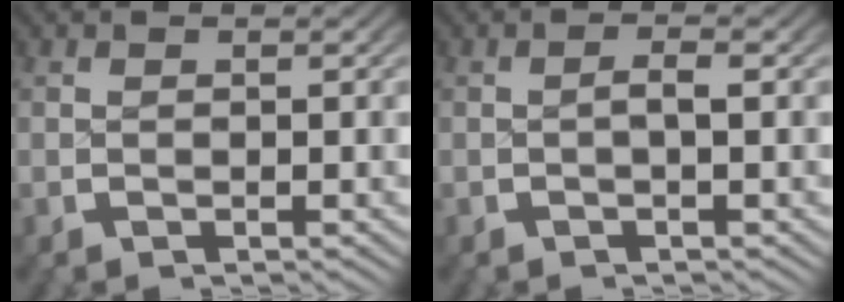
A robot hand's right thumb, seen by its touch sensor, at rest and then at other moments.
{"total": 1.1, "force": [-0.2, 0.1, 1.1], "torque": [-0.023, 0.007, -0.005]}